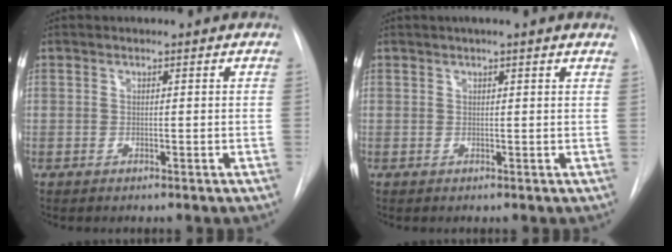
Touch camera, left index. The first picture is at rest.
{"total": 3.4, "force": [2.6, -0.2, 2.1], "torque": [-0.026, 0.019, 0.032]}